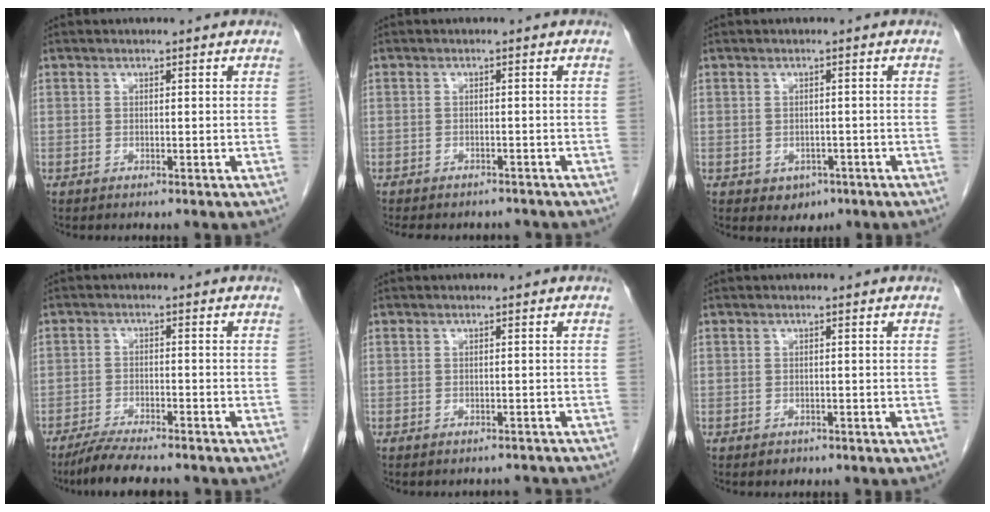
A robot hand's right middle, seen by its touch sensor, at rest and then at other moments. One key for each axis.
{"total": 8.6, "fx": -7.6, "fy": 3.2, "fz": 2.5, "tx": -0.042, "ty": 0.000, "tz": -0.091}
{"total": 2.8, "fx": -1.3, "fy": 2.2, "fz": 1.2, "tx": -0.012, "ty": 0.004, "tz": -0.006}
{"total": 7.8, "fx": -6.7, "fy": 1.2, "fz": 3.7, "tx": -0.061, "ty": -0.017, "tz": -0.111}
{"total": 2.4, "fx": -2.3, "fy": 0.8, "fz": -0.2, "tx": 0.007, "ty": -0.001, "tz": -0.030}
{"total": 1.1, "fx": -0.7, "fy": 0.8, "fz": 0.2, "tx": -0.004, "ty": 0.001, "tz": -0.007}